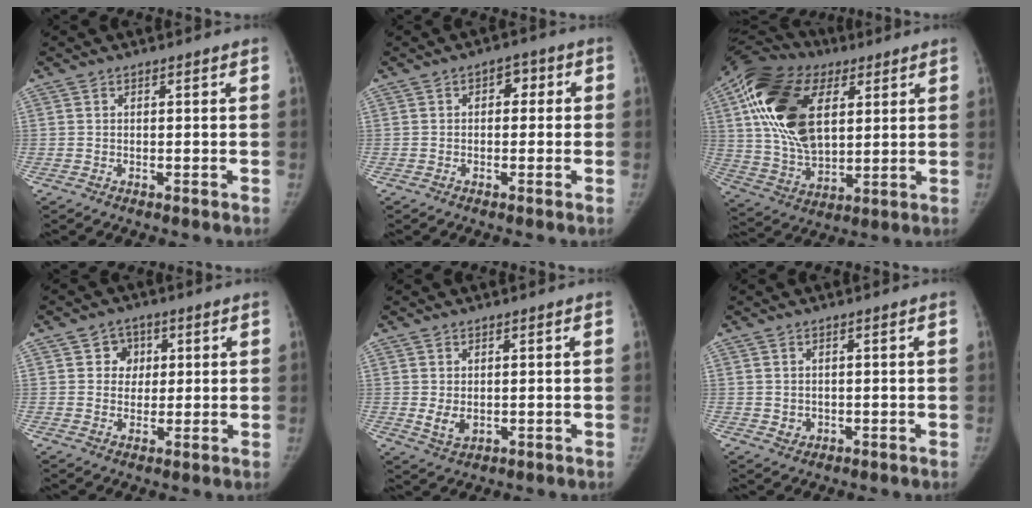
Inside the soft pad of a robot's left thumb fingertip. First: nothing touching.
{"total": 4.2, "force": [0.2, 3.0, 2.9], "torque": [-0.011, 0.013, -0.007]}
{"total": 24.1, "force": [7.1, 14.5, 17.8], "torque": [-0.334, -0.012, 0.124]}
{"total": 5.2, "force": [1.4, 4.8, 1.8], "torque": [0.009, 0.003, 0.015]}
{"total": 3.6, "force": [0.0, 2.6, 2.5], "torque": [-0.042, -0.004, 0.009]}
{"total": 2.2, "force": [0.0, 2.0, 0.9], "torque": [-0.007, 0.000, 0.008]}